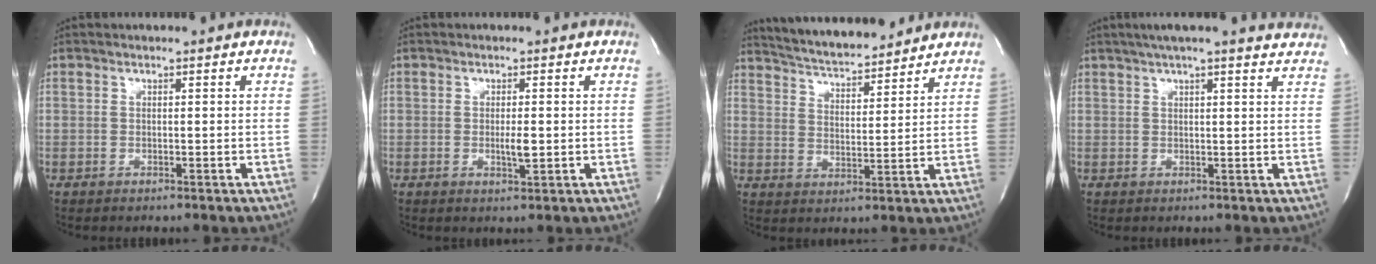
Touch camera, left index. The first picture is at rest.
{"total": 2.0, "force": [-0.4, 0.4, 1.9], "torque": [-0.037, -0.008, -0.005]}
{"total": 12.1, "force": [11.4, 1.7, 3.9], "torque": [-0.071, 0.005, 0.180]}
{"total": 13.7, "force": [12.4, 0.8, 6.0], "torque": [-0.089, 0.018, 0.147]}